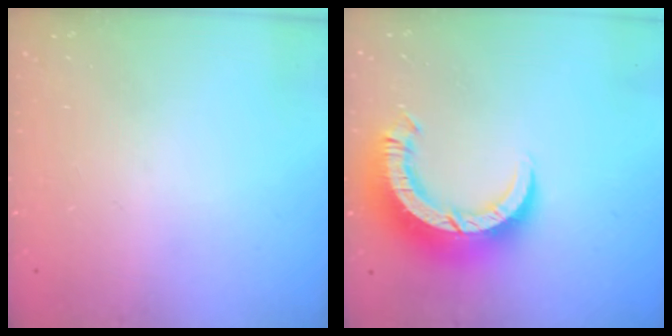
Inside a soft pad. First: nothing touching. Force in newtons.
{"total": 12.6, "press": 12.6, "slide": 1.4}